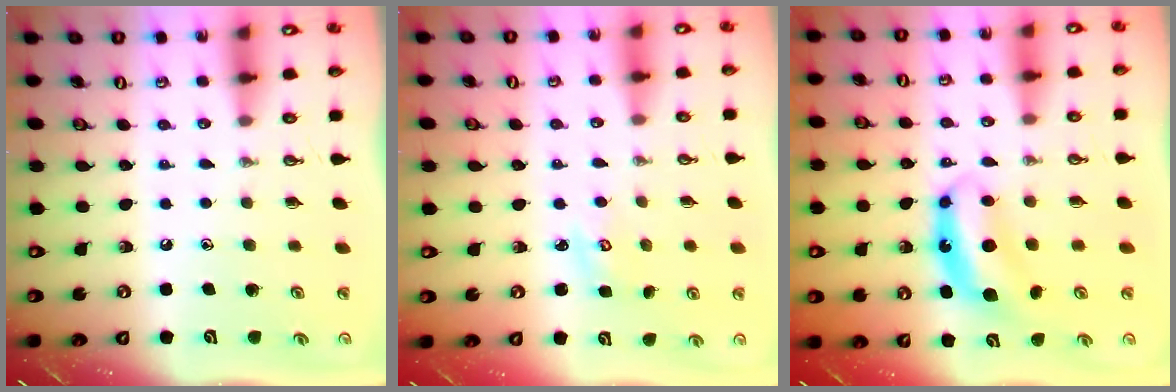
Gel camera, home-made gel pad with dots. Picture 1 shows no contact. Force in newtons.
{"total": 2.3, "press": 2.3, "slide": 0.2}
{"total": 7.8, "press": 7.8, "slide": 0.4}